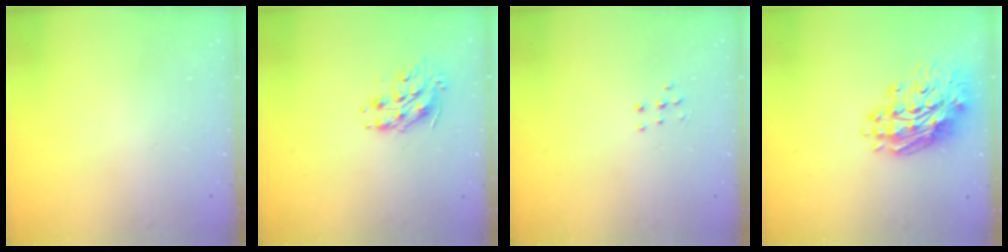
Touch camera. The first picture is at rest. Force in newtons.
{"total": 9.0, "press": 9.0, "slide": 0.4}
{"total": 4.6, "press": 4.5, "slide": 0.7}
{"total": 15.0, "press": 14.9, "slide": 1.6}